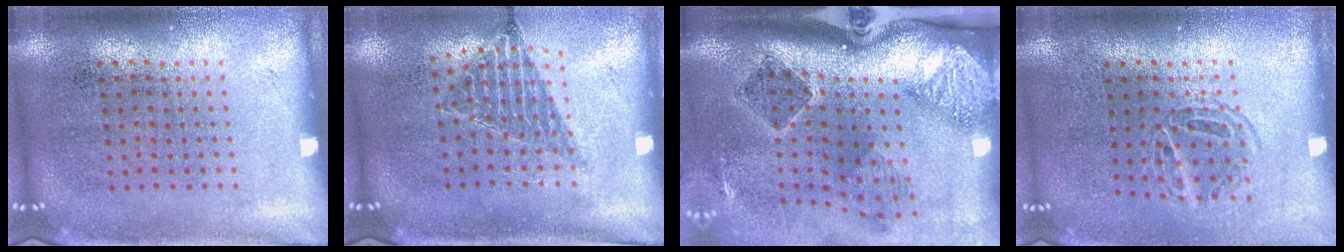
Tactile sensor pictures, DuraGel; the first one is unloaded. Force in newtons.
{"total": 0.9, "press": 0.9, "slide": 0.1}
{"total": 2.7, "press": 1.8, "slide": 2.1}
{"total": 1.4, "press": 1.1, "slide": 0.8}